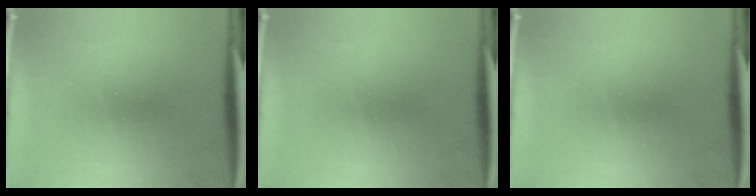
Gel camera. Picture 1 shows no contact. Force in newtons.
{"total": 0.0}
{"total": 0.0}